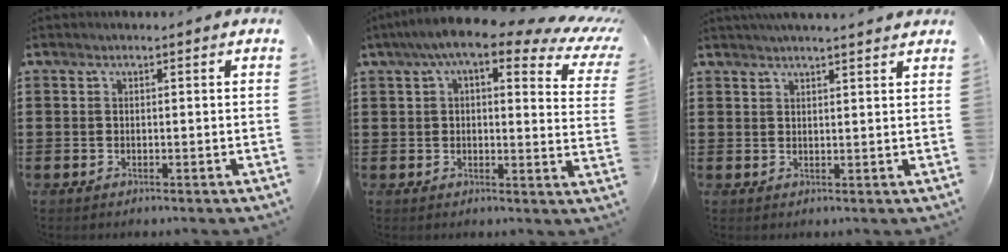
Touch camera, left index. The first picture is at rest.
{"total": 9.3, "force": [5.8, 2.2, 6.9], "torque": [-0.131, -0.015, 0.098]}
{"total": 2.4, "force": [2.3, -0.3, 0.4], "torque": [-0.015, -0.003, 0.044]}